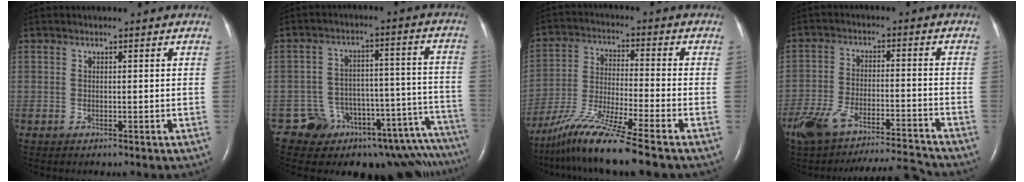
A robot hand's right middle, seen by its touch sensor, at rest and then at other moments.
{"total": 15.7, "force": [-14.0, 5.9, 4.1], "torque": [0.011, 0.087, -0.178]}
{"total": 11.8, "force": [-9.1, -1.4, 7.3], "torque": [-0.146, -0.031, -0.168]}
{"total": 13.9, "force": [-12.7, 1.5, 5.4], "torque": [-0.104, 0.018, -0.211]}